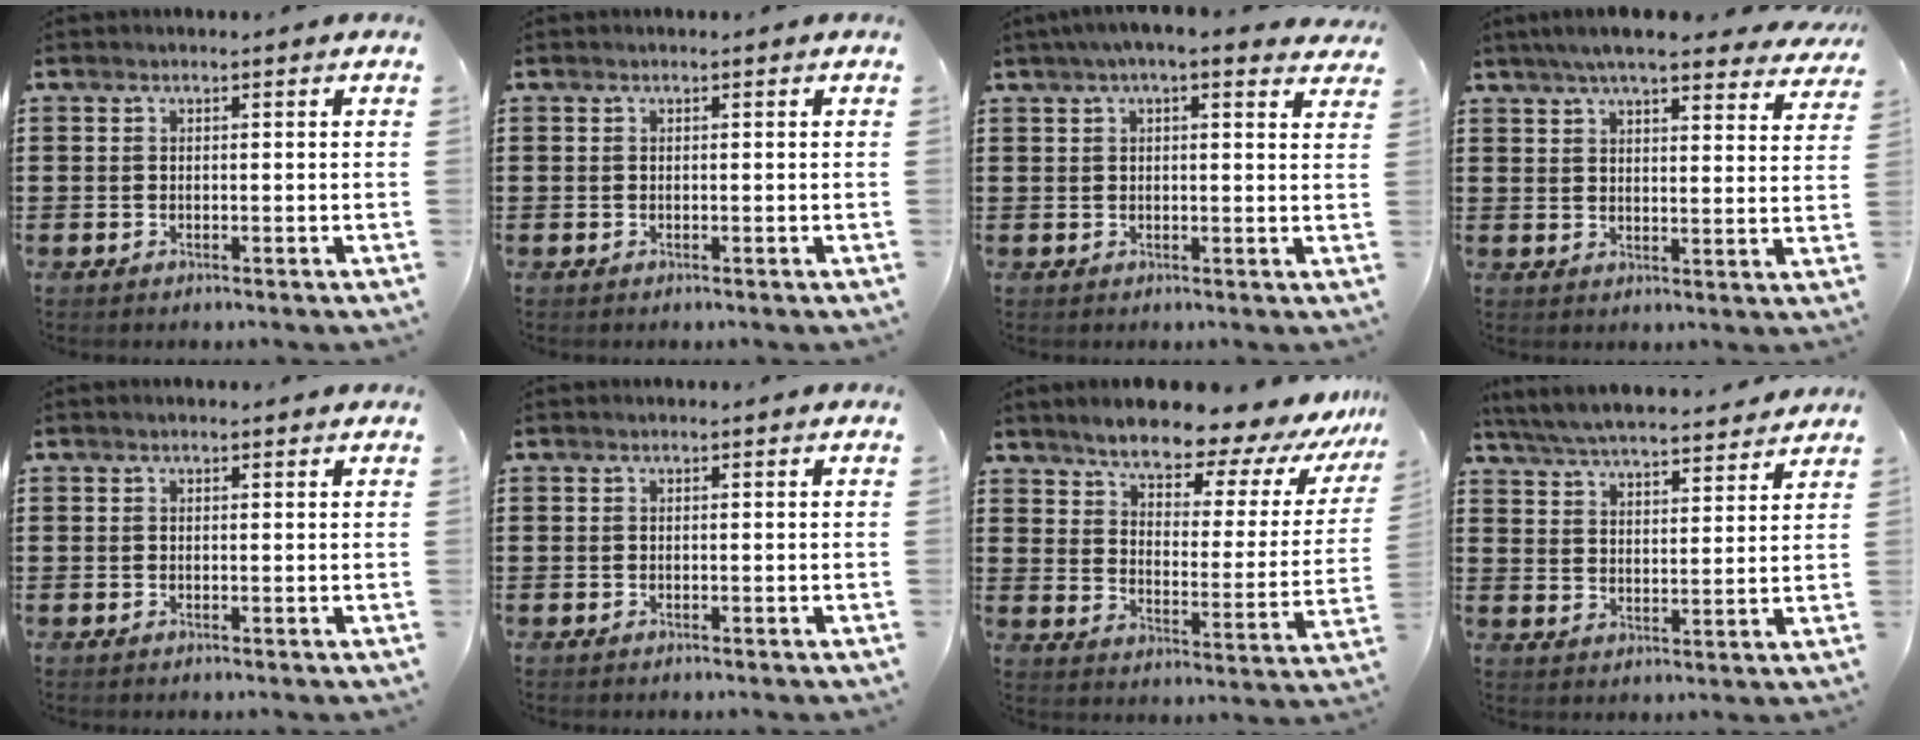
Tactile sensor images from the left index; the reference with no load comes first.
{"total": 0.0}
{"total": 3.9, "force": [3.0, 0.3, 2.5], "torque": [-0.056, 0.000, 0.052]}
{"total": 6.4, "force": [5.5, 0.4, 3.3], "torque": [-0.078, -0.012, 0.099]}
{"total": 0.6, "force": [0.3, 0.2, 0.4], "torque": [-0.009, 0.002, 0.007]}
{"total": 0.0}
{"total": 8.9, "force": [8.0, 1.8, 3.6], "torque": [-0.085, -0.058, 0.131]}
{"total": 5.6, "force": [5.4, 0.0, 1.2], "torque": [-0.048, -0.034, 0.093]}